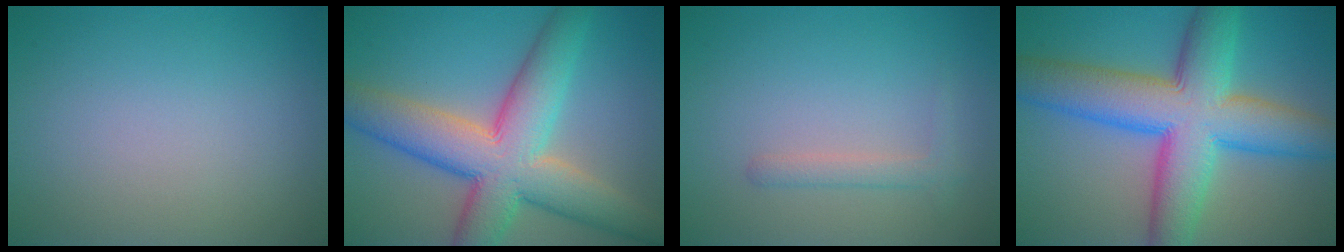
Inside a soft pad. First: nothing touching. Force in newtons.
{"total": 10.6, "press": 10.5, "slide": 0.6}
{"total": 0.9, "press": 0.9, "slide": 0.1}
{"total": 11.6, "press": 11.6, "slide": 0.3}